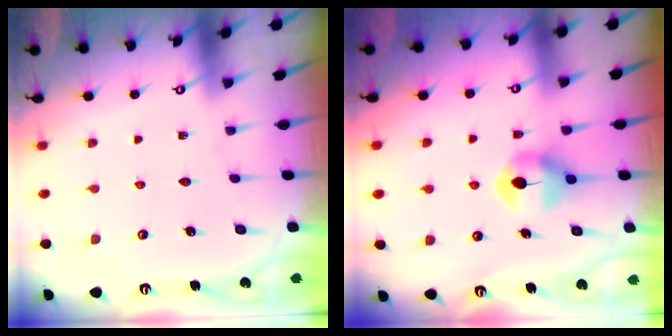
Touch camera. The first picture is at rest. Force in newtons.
{"total": 7.4, "press": 7.3, "slide": 0.3}